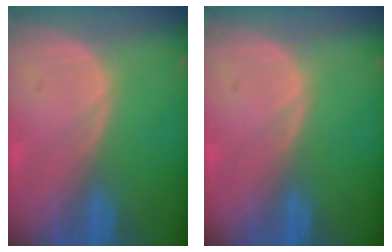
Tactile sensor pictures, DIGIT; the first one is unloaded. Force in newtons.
{"total": 0.0}